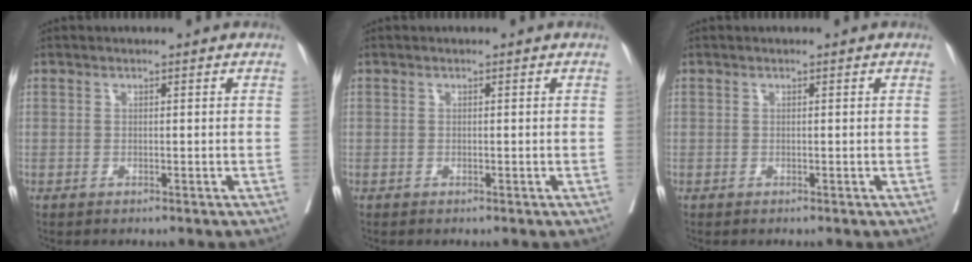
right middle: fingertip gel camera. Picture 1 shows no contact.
{"total": 0.0}
{"total": 0.0}